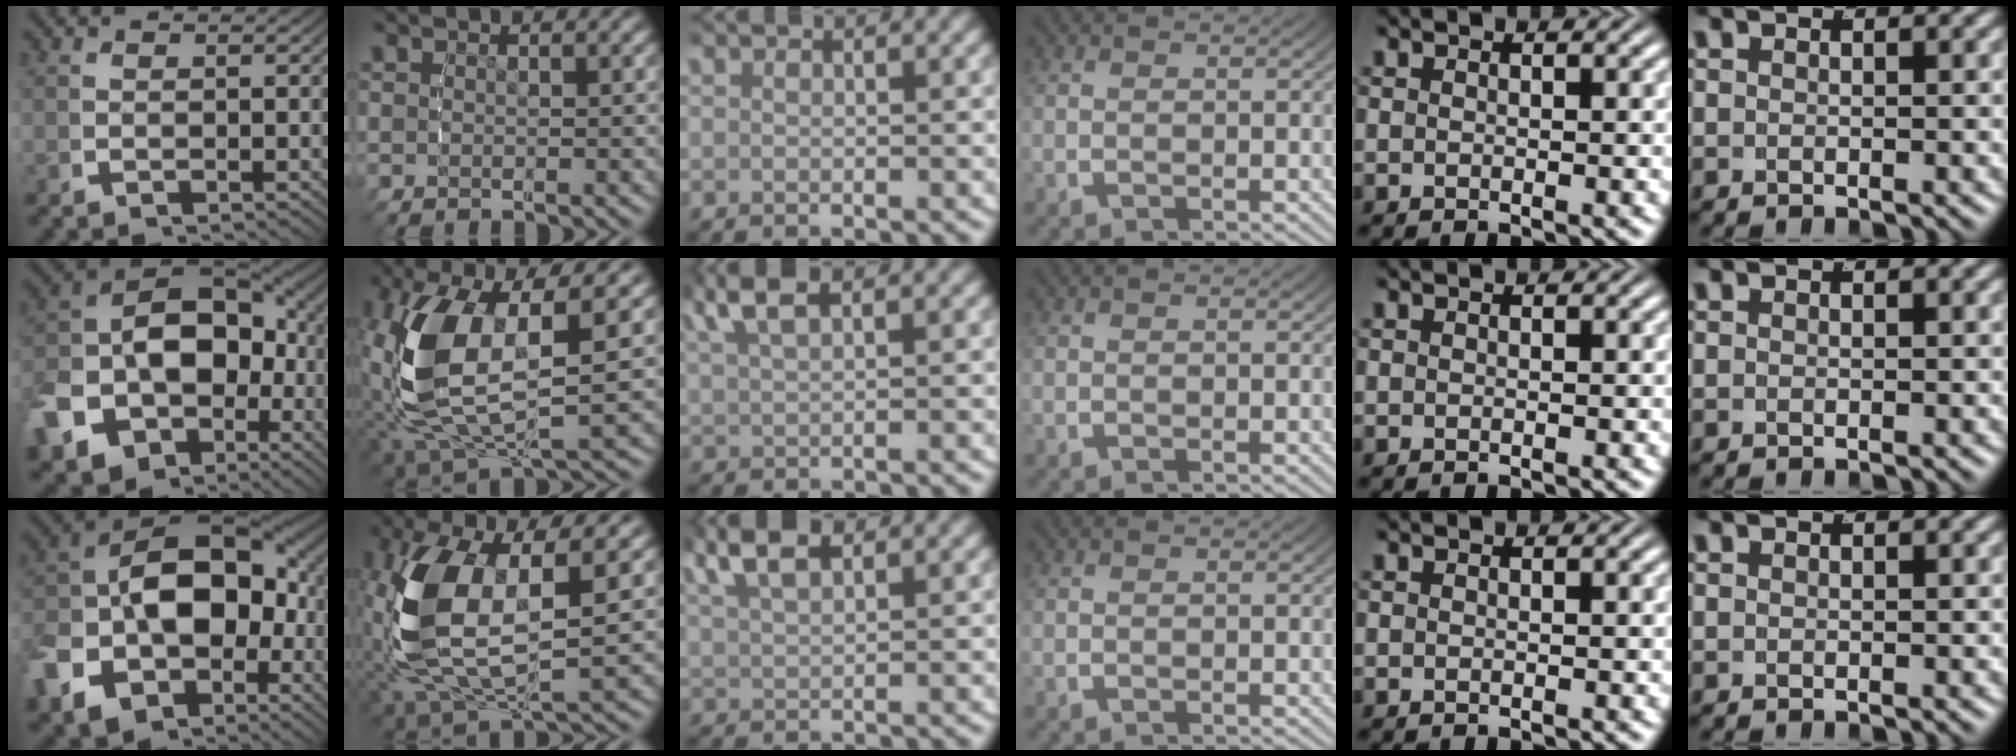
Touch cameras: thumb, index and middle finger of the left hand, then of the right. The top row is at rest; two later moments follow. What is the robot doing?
{"motion": "lift_and_place", "object": "pen"}